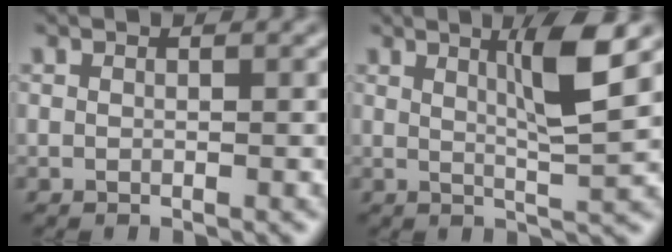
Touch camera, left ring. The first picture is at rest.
{"total": 4.2, "force": [1.5, 0.0, 4.0], "torque": [-0.077, -0.004, 0.036]}